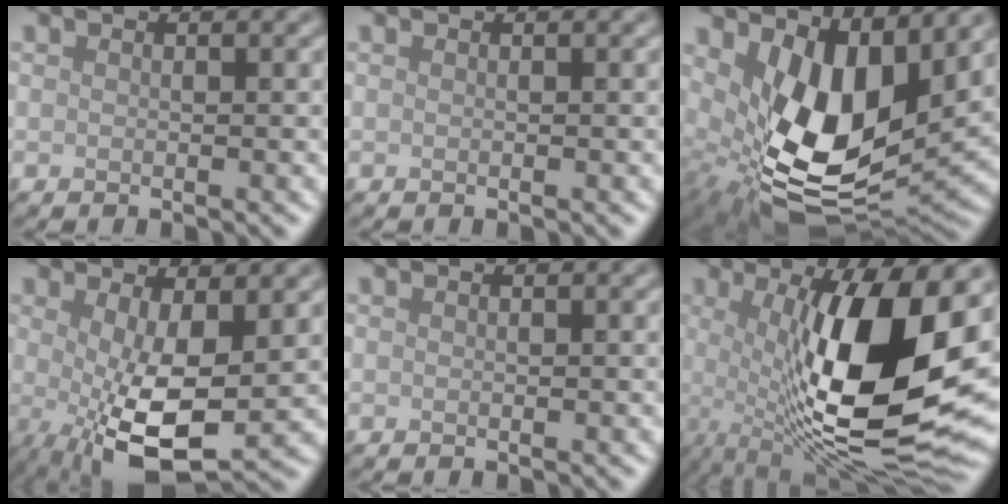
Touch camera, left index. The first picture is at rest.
{"total": 0.0}
{"total": 11.2, "force": [1.9, 6.0, 9.3], "torque": [-0.176, -0.031, 0.045]}
{"total": 8.1, "force": [-0.4, 2.7, 7.6], "torque": [-0.145, -0.018, -0.002]}
{"total": 0.0}
{"total": 15.0, "force": [0.5, 4.4, 14.3], "torque": [-0.224, -0.015, 0.007]}